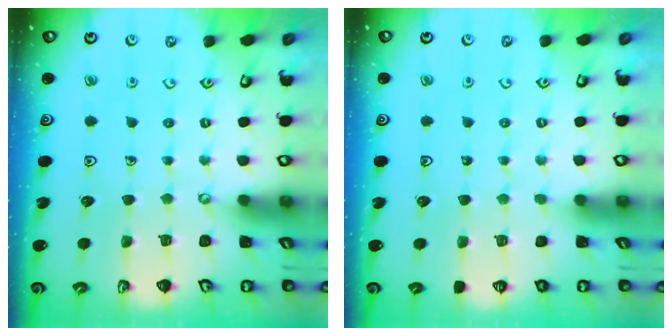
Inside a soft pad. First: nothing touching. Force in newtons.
{"total": 0.0}